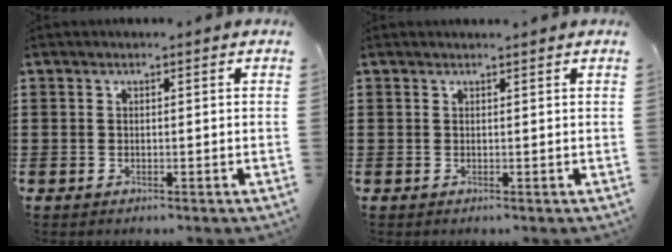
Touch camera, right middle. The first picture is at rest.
{"total": 0.7, "force": [0.6, -0.1, 0.2], "torque": [-0.004, -0.002, 0.012]}